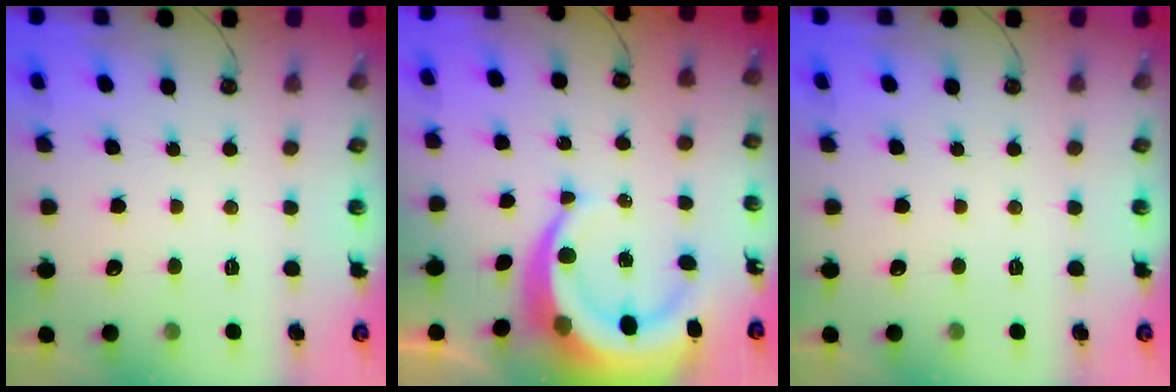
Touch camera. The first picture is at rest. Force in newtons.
{"total": 11.0, "press": 10.9, "slide": 1.3}
{"total": 0.0}